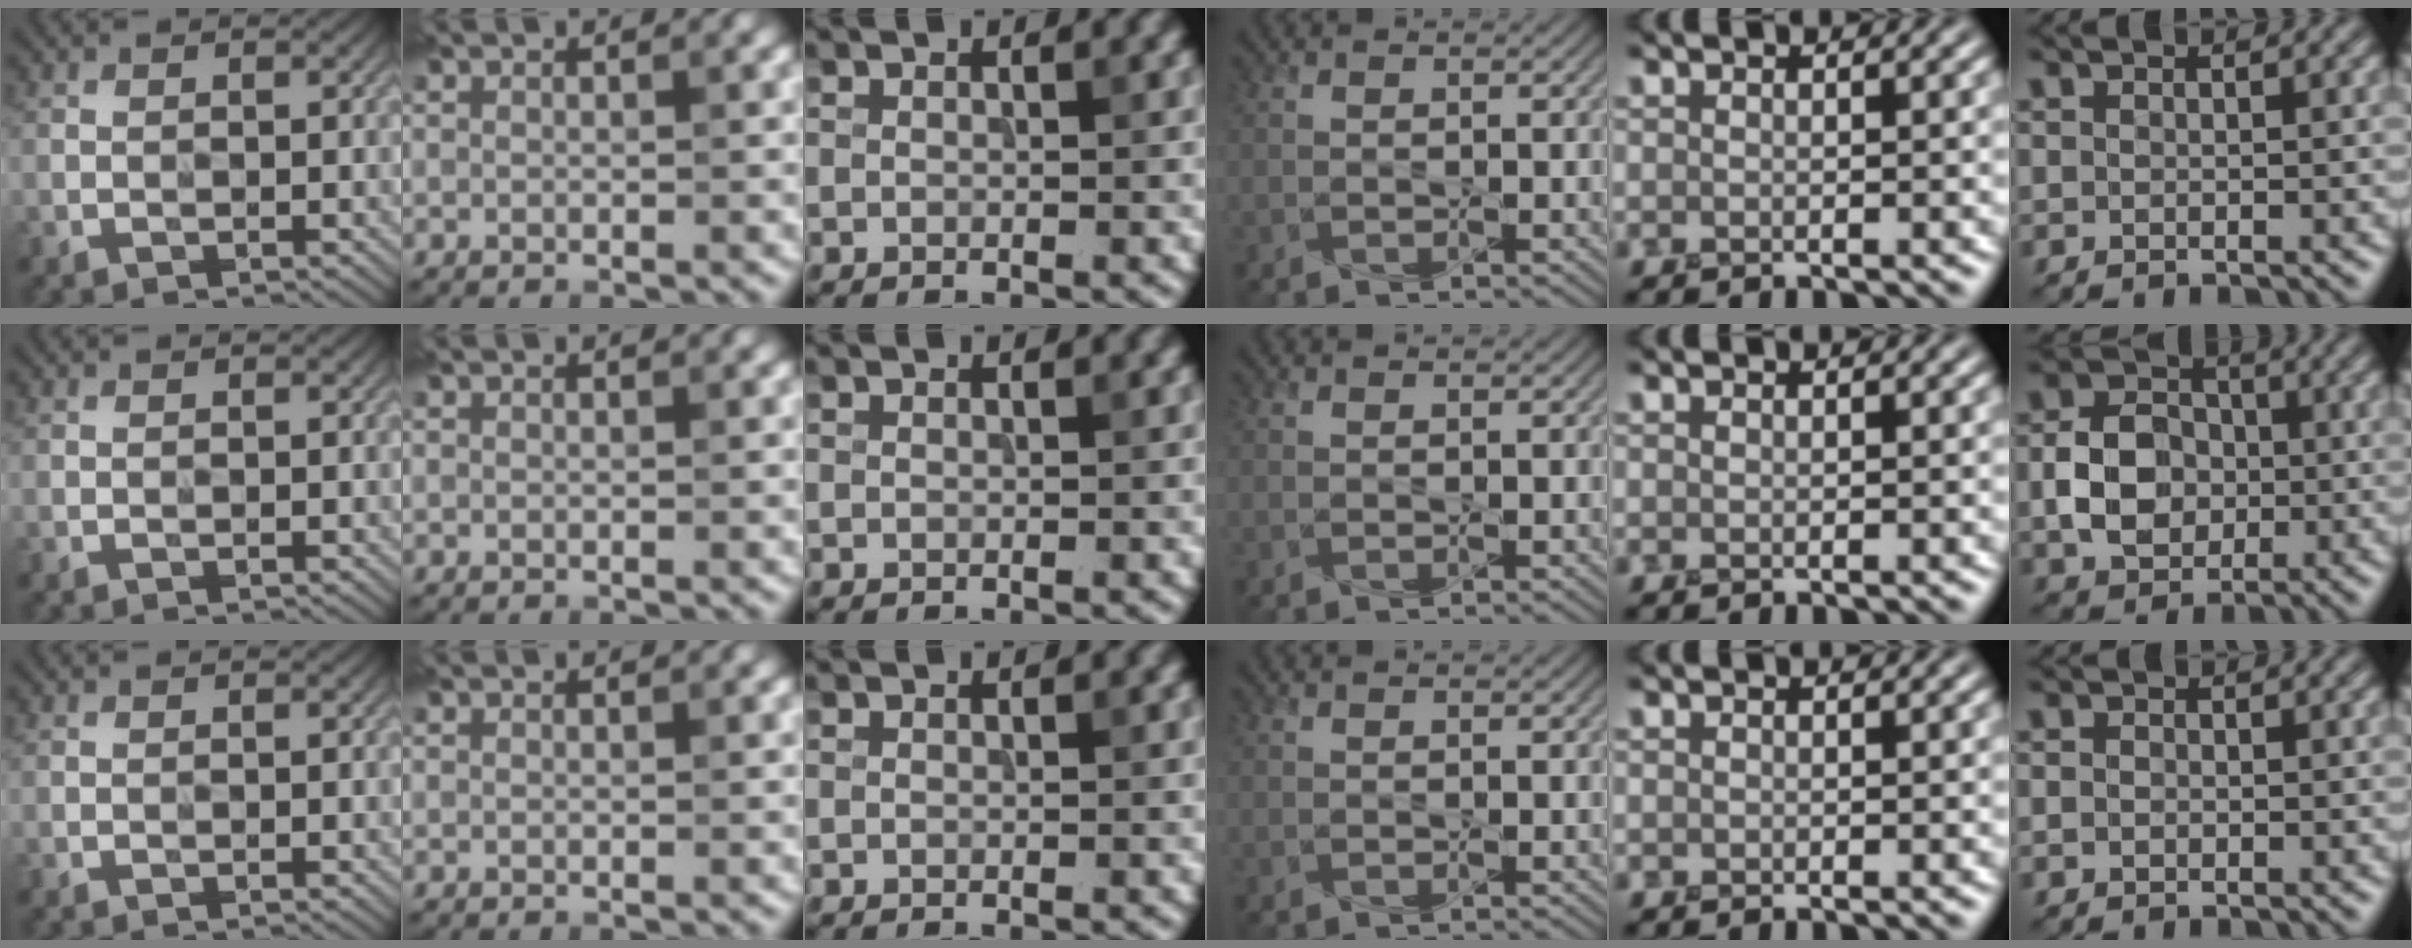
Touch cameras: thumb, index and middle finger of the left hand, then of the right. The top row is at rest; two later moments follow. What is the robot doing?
{"motion": "press", "object": "button"}